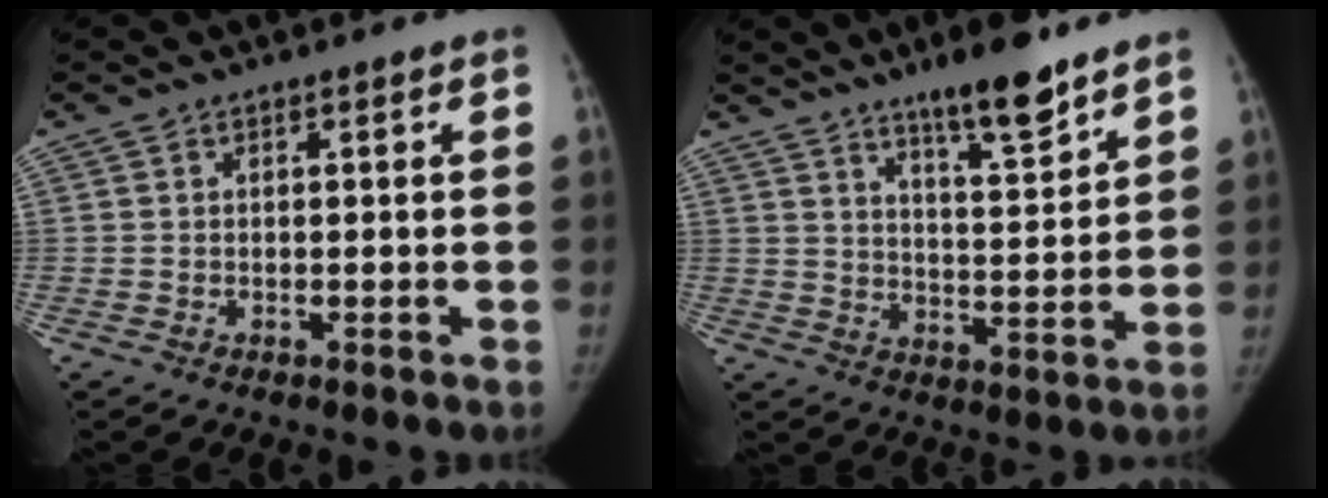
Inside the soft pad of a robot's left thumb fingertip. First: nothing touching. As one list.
[{"total": 11.3, "force": [8.4, 2.1, 7.3], "torque": [-0.099, -0.059, 0.139]}]